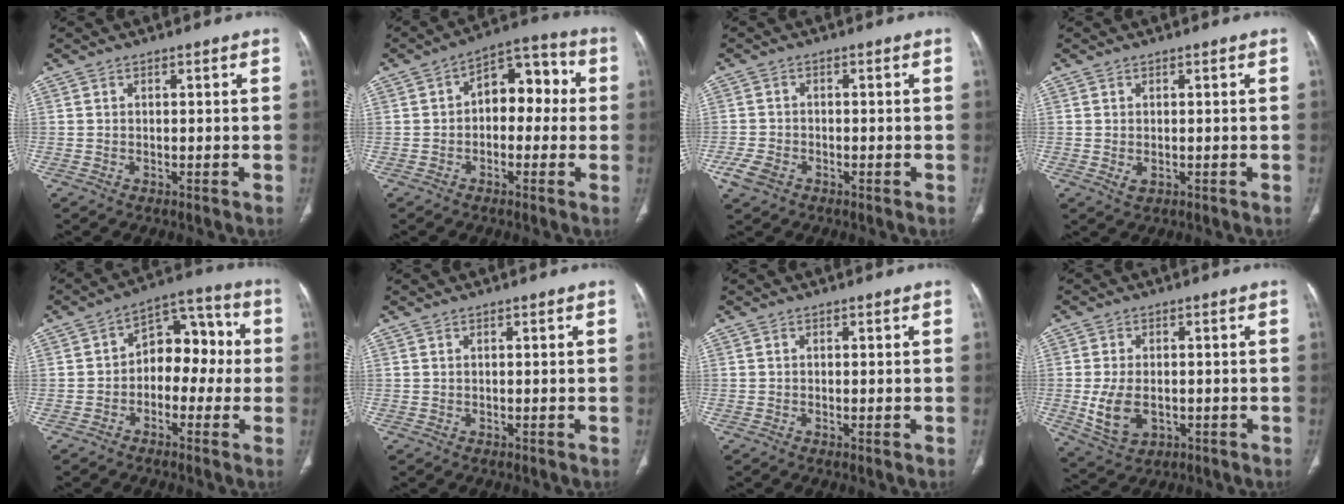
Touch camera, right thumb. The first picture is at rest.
{"total": 10.5, "force": [0.3, 6.8, 7.9], "torque": [-0.071, 0.040, -0.009]}
{"total": 4.2, "force": [-2.2, 2.6, 2.4], "torque": [-0.055, 0.005, -0.041]}
{"total": 1.8, "force": [-0.3, 1.1, 1.4], "torque": [-0.029, -0.003, -0.002]}
{"total": 11.2, "force": [-0.8, 7.6, 8.2], "torque": [-0.067, 0.048, -0.028]}
{"total": 0.0}
{"total": 0.7, "force": [-0.2, 0.1, 0.7], "torque": [-0.019, -0.003, -0.004]}
{"total": 8.1, "force": [-1.3, 5.2, 6.0], "torque": [-0.115, -0.002, -0.010]}